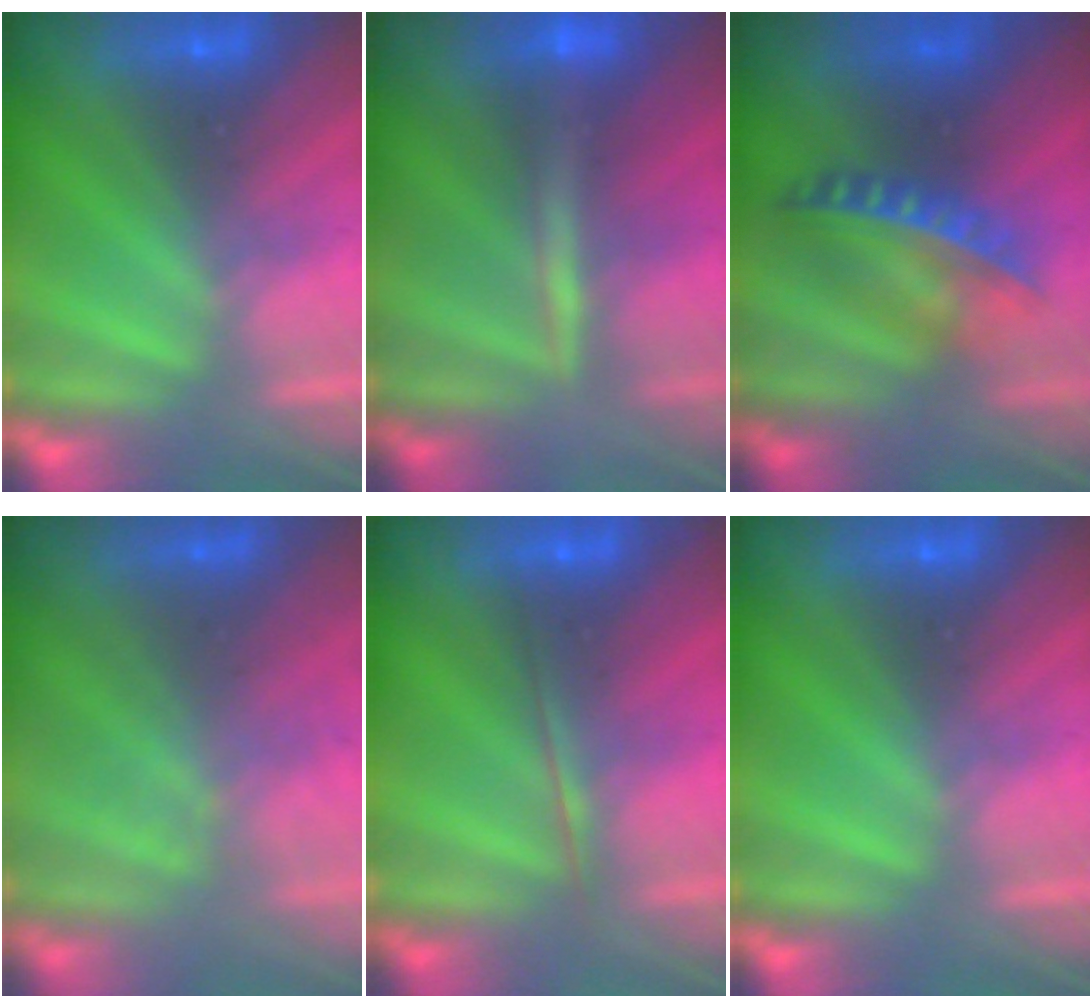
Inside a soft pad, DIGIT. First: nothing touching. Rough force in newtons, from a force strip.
{"total": 2.4}
{"total": 7.3}
{"total": 1.7}
{"total": 1.7}
{"total": 0.0}